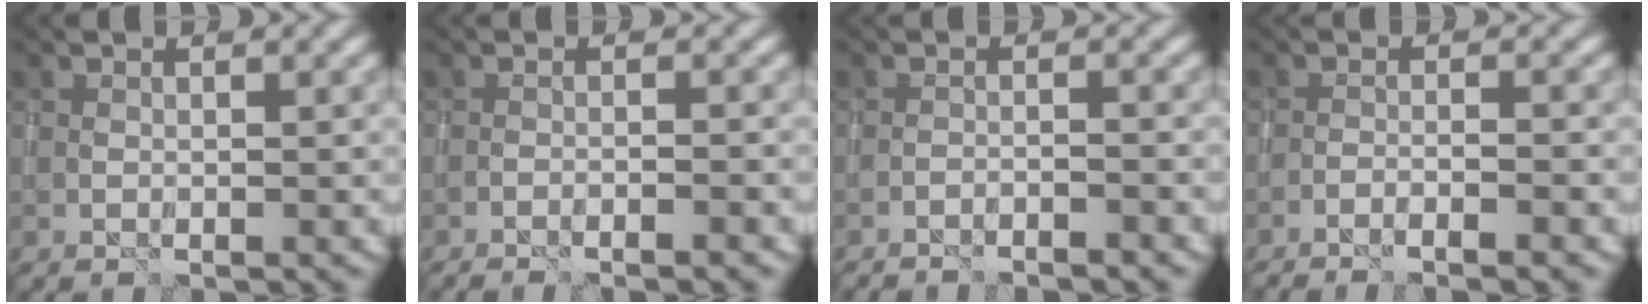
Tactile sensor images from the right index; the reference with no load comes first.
{"total": 2.6, "force": [-2.2, 0.4, 1.4], "torque": [-0.020, 0.009, -0.038]}
{"total": 2.3, "force": [-2.2, 0.2, 0.7], "torque": [-0.010, 0.008, -0.036]}
{"total": 3.3, "force": [-2.6, 0.4, 2.0], "torque": [-0.035, 0.005, -0.050]}